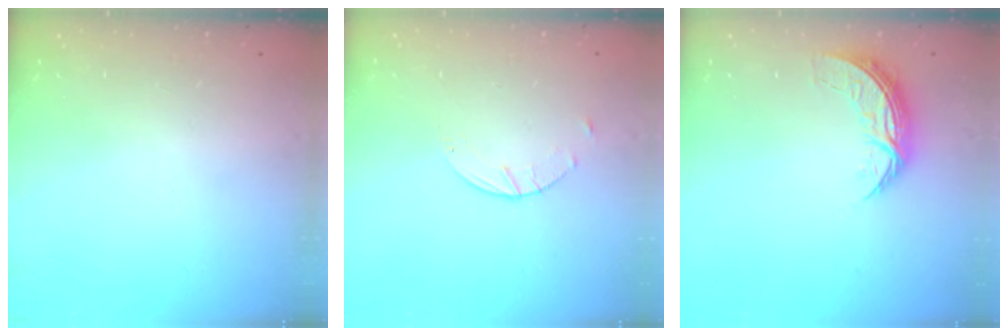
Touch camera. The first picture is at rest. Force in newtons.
{"total": 3.0, "press": 3.0, "slide": 0.4}
{"total": 7.8, "press": 7.8, "slide": 0.3}